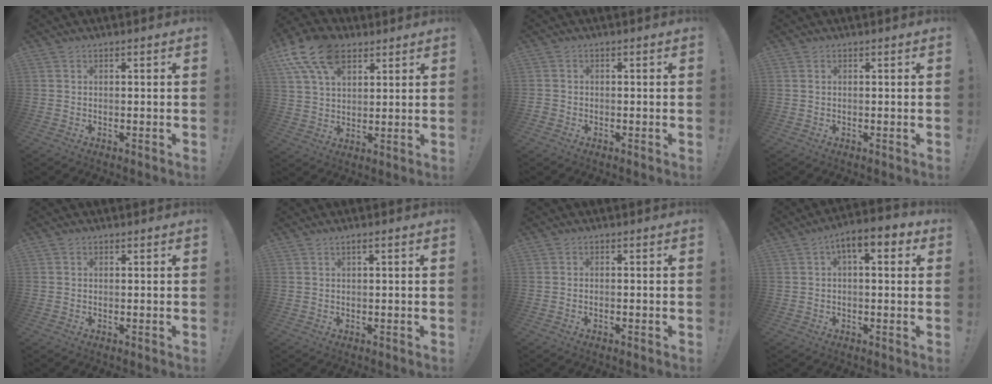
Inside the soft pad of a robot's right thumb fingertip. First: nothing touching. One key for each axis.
{"total": 14.8, "fx": 8.2, "fy": 8.8, "fz": 8.5, "tx": -0.161, "ty": -0.028, "tz": 0.153}
{"total": 1.1, "fx": -0.7, "fy": 0.8, "fz": 0.4, "tx": -0.005, "ty": 0.004, "tz": -0.013}
{"total": 0.5, "fx": 0.3, "fy": 0.3, "fz": 0.4, "tx": -0.008, "ty": 0.000, "tz": 0.006}
{"total": 0.0}
{"total": 1.5, "fx": 0.6, "fy": 0.0, "fz": 1.4, "tx": -0.019, "ty": -0.003, "tz": 0.008}
{"total": 0.5, "fx": -0.3, "fy": 0.3, "fz": 0.3, "tx": -0.005, "ty": 0.001, "tz": -0.006}
{"total": 7.5, "fx": 2.8, "fy": 2.8, "fz": 6.4, "tx": -0.088, "ty": -0.011, "tz": 0.045}